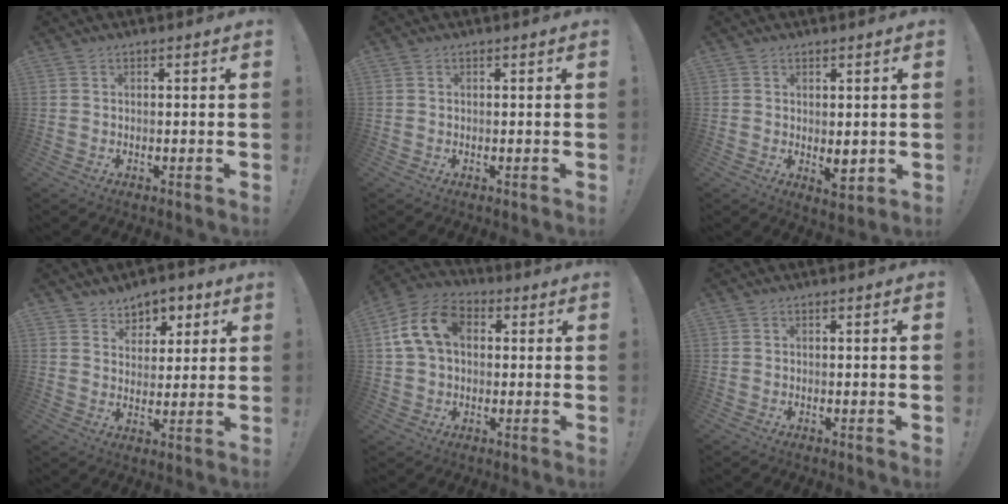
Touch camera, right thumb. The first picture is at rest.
{"total": 0.0}
{"total": 4.3, "force": [0.2, 2.4, 3.6], "torque": [-0.033, -0.007, 0.007]}
{"total": 6.3, "force": [3.8, 5.0, 0.7], "torque": [0.008, -0.033, 0.072]}
{"total": 13.9, "force": [3.2, 9.8, 9.3], "torque": [-0.163, 0.010, 0.065]}
{"total": 1.4, "force": [-0.4, -0.3, 1.4], "torque": [-0.022, -0.001, -0.008]}